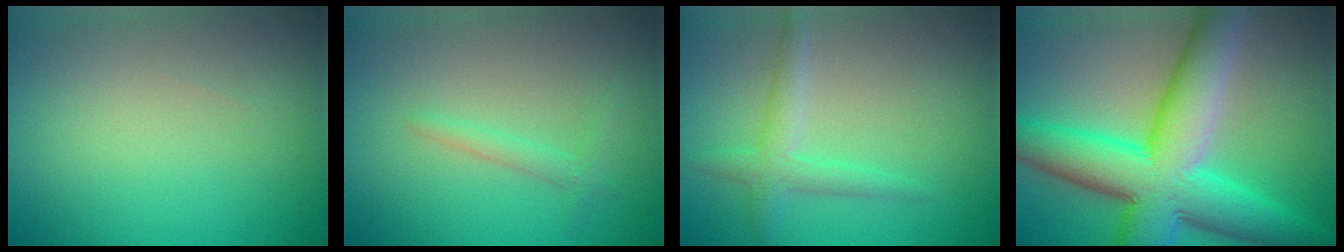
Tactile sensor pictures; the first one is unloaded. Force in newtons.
{"total": 1.4, "press": 1.4, "slide": 0.1}
{"total": 1.8, "press": 1.8, "slide": 0.1}
{"total": 12.7, "press": 12.7, "slide": 0.2}